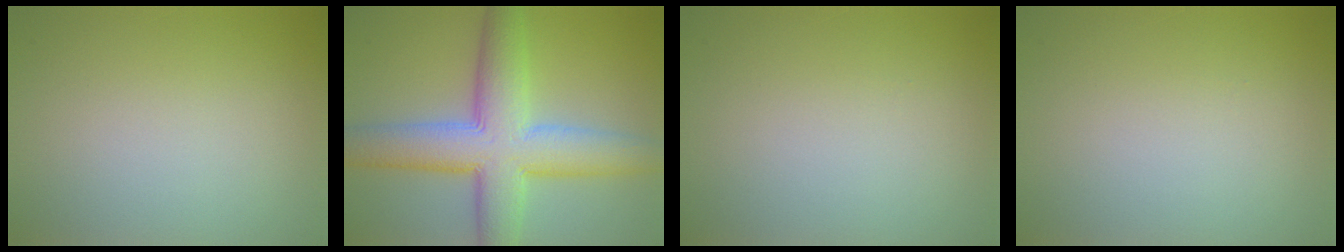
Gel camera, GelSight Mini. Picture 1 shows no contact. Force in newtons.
{"total": 9.5, "press": 9.5, "slide": 0.6}
{"total": 0.0}
{"total": 0.0}